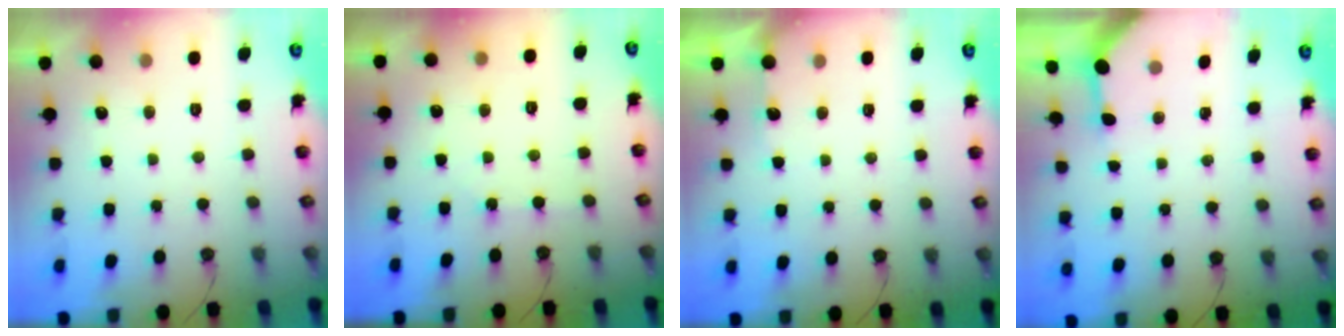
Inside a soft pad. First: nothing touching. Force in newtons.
{"total": 1.5, "press": 1.4, "slide": 0.3}
{"total": 2.6, "press": 2.6, "slide": 0.4}
{"total": 3.3, "press": 3.3, "slide": 0.3}